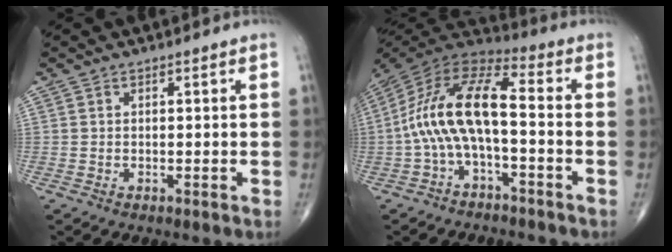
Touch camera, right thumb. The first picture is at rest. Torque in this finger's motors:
{"motor_torque": [0.43, 0.42, 1.53, -0.71, 0.62]}